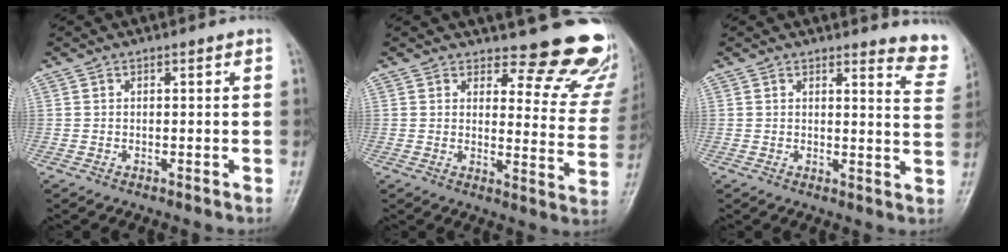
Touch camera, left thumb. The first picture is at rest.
{"total": 15.5, "force": [13.8, 5.1, 4.9], "torque": [0.001, -0.132, 0.140]}
{"total": 7.4, "force": [7.2, 1.3, 1.2], "torque": [0.017, -0.073, 0.055]}